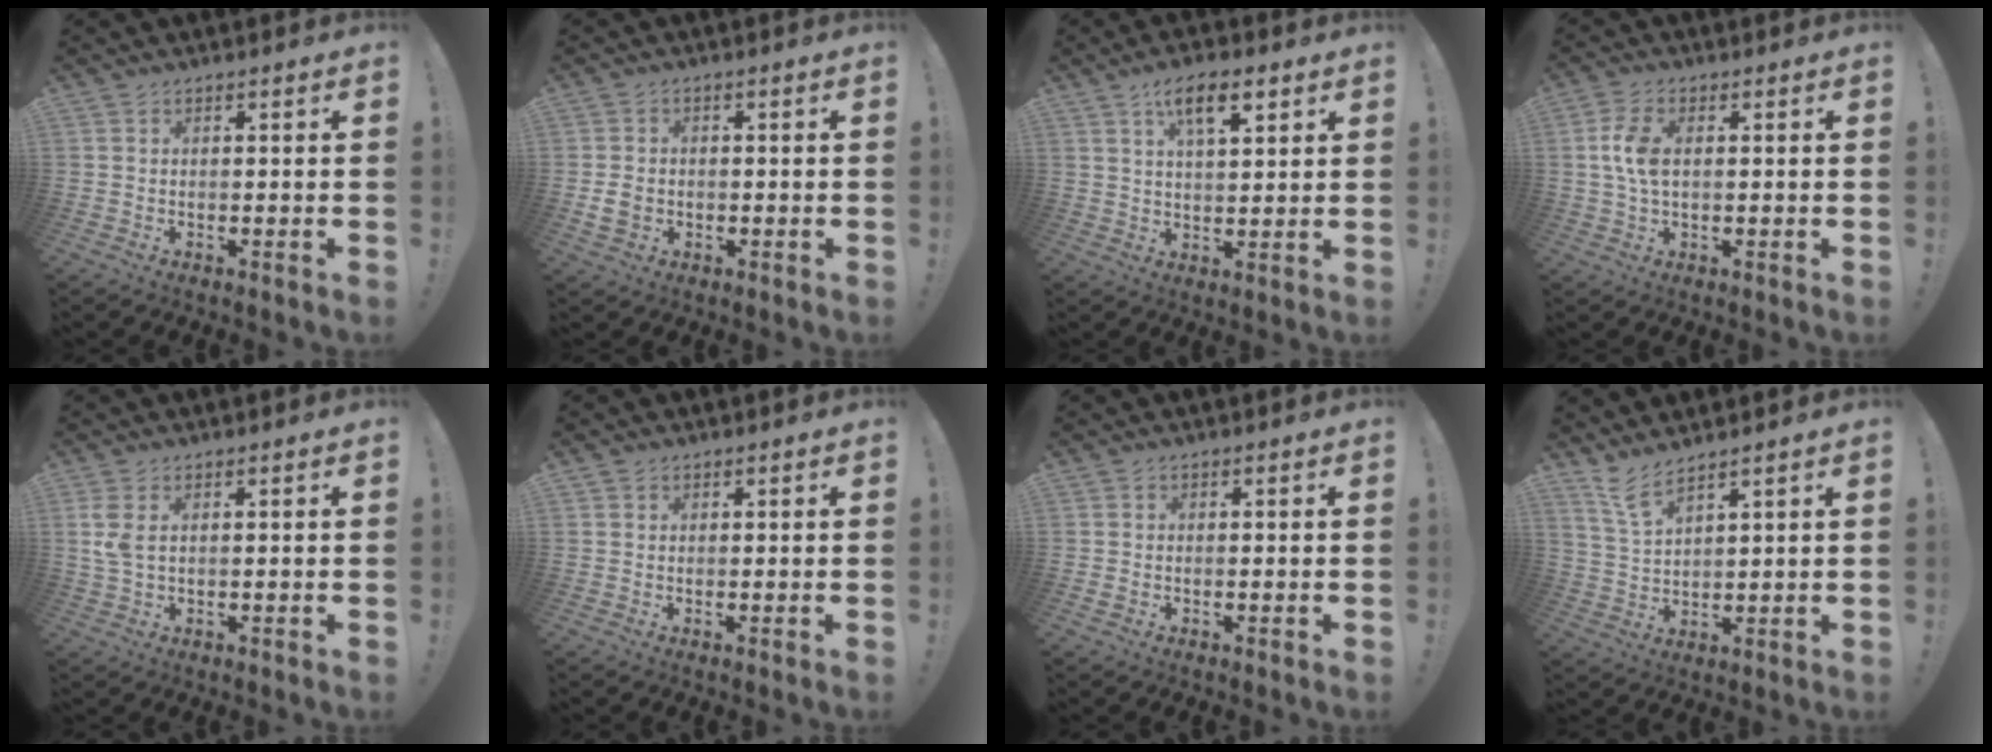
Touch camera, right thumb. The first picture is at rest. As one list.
[{"total": 4.7, "force": [-0.6, 3.8, 2.7], "torque": [-0.044, 0.002, -0.011]}, {"total": 9.3, "force": [4.8, 3.6, 7.1], "torque": [-0.106, -0.013, 0.080]}, {"total": 7.1, "force": [0.8, 4.2, 5.7], "torque": [-0.112, 0.000, 0.011]}, {"total": 4.1, "force": [1.5, 1.8, 3.4], "torque": [-0.074, -0.001, 0.026]}, {"total": 0.8, "force": [0.6, 0.5, 0.1], "torque": [0.005, -0.002, 0.011]}, {"total": 0.6, "force": [-0.3, 0.4, 0.3], "torque": [-0.010, 0.004, -0.003]}, {"total": 6.5, "force": [5.4, 1.0, 3.4], "torque": [-0.074, -0.028, 0.100]}]